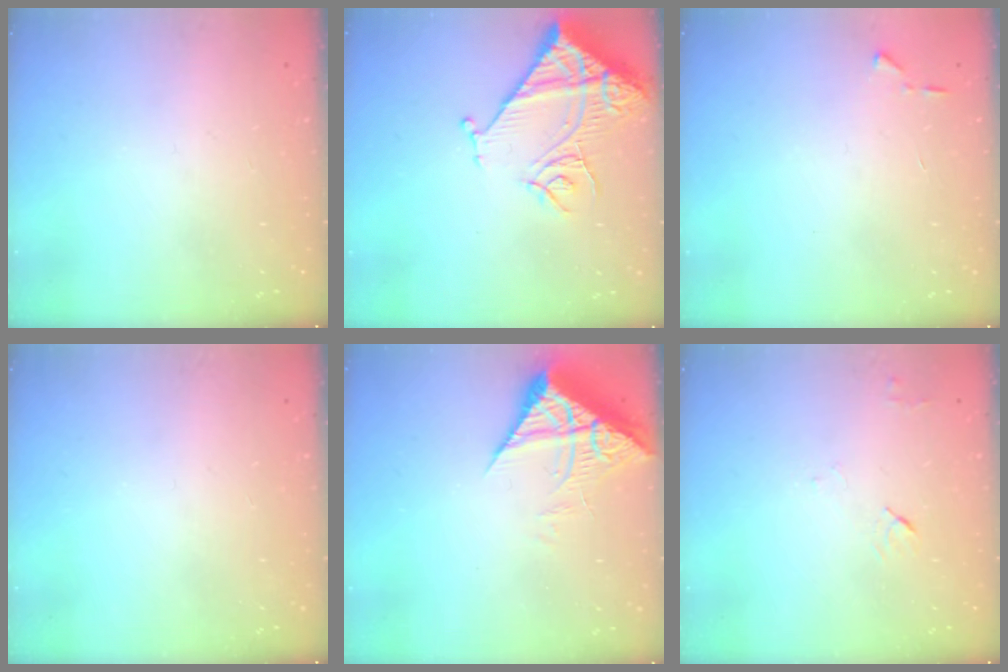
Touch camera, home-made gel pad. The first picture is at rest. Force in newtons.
{"total": 14.9, "press": 14.8, "slide": 1.6}
{"total": 3.9, "press": 3.9, "slide": 0.5}
{"total": 0.0}
{"total": 7.2, "press": 7.1, "slide": 0.9}
{"total": 4.6, "press": 4.5, "slide": 0.6}